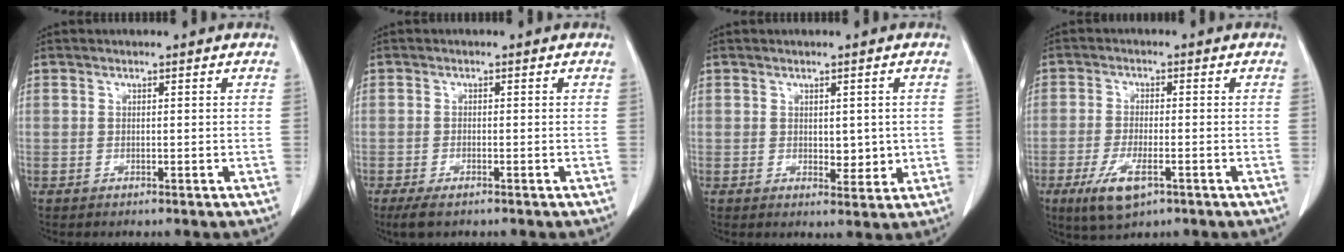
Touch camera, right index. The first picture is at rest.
{"total": 3.1, "force": [-2.1, 0.8, 2.0], "torque": [-0.040, -0.007, -0.032]}
{"total": 3.3, "force": [0.2, 1.9, 2.7], "torque": [-0.030, -0.007, 0.010]}
{"total": 6.7, "force": [-3.3, 2.0, 5.5], "torque": [-0.112, -0.013, -0.051]}